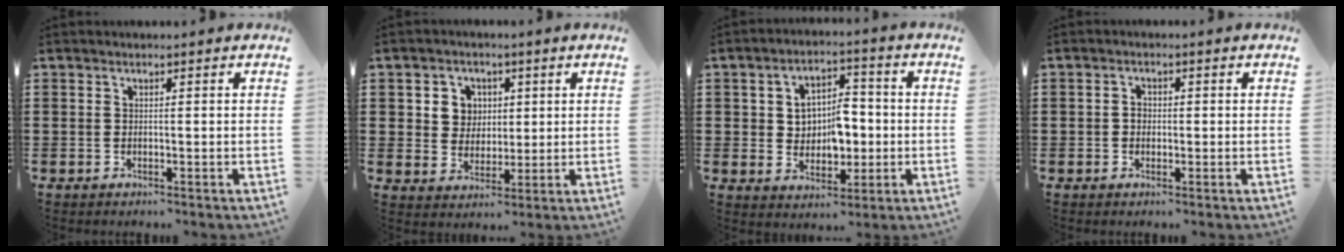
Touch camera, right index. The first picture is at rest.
{"total": 5.1, "force": [1.3, 4.7, 1.2], "torque": [-0.047, 0.016, 0.022]}
{"total": 6.8, "force": [-0.2, 5.1, 4.6], "torque": [-0.081, 0.009, -0.007]}
{"total": 1.6, "force": [-0.2, 1.2, 1.0], "torque": [-0.020, 0.005, -0.005]}